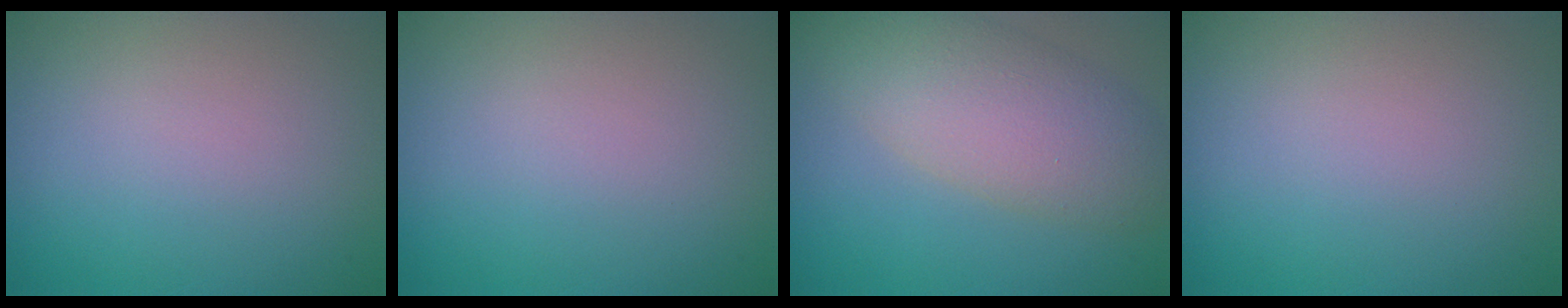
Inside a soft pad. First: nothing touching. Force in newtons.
{"total": 0.0}
{"total": 6.1, "press": 6.1, "slide": 0.4}
{"total": 0.0}